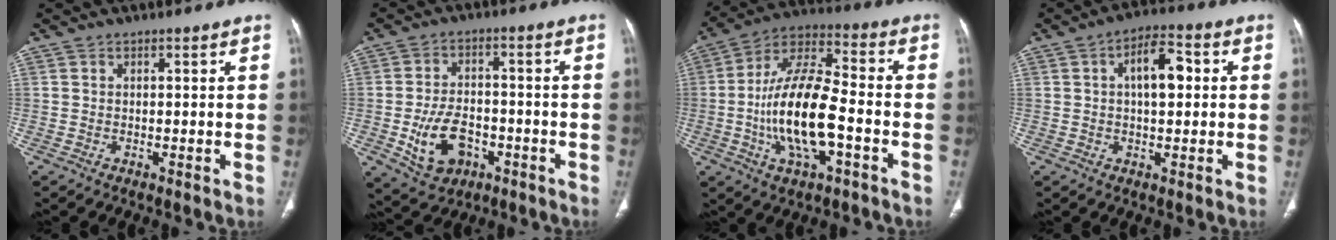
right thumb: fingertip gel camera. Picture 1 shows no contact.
{"total": 10.4, "force": [-3.5, 7.0, 6.8], "torque": [-0.105, 0.019, -0.049]}
{"total": 17.8, "force": [-4.0, 7.2, 15.8], "torque": [-0.296, 0.032, -0.074]}
{"total": 8.2, "force": [1.4, 4.1, 7.0], "torque": [-0.098, 0.017, 0.015]}